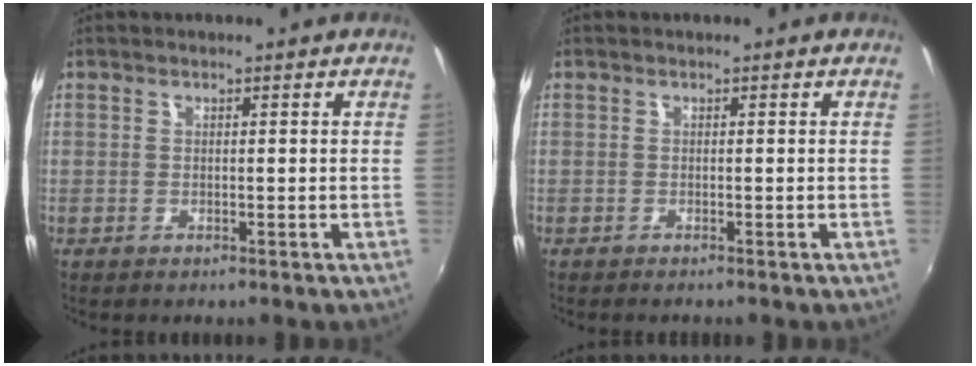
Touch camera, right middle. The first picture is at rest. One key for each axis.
{"total": 0.6, "fx": -0.6, "fy": 0.2, "fz": 0.2, "tx": -0.004, "ty": -0.004, "tz": -0.010}